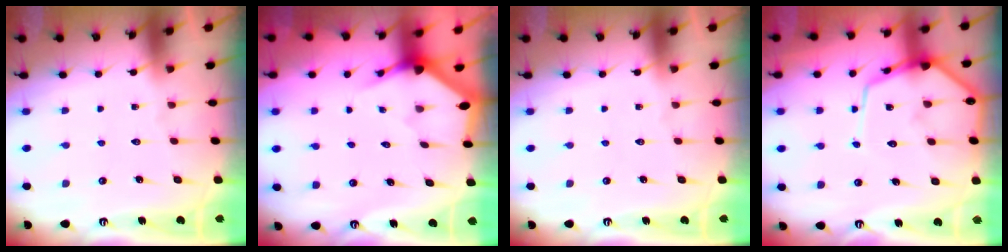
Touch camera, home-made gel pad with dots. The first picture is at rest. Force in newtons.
{"total": 2.9, "press": 2.9, "slide": 0.2}
{"total": 0.0}
{"total": 12.6, "press": 12.6, "slide": 1.0}